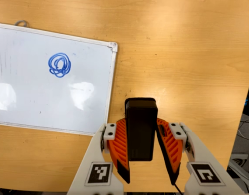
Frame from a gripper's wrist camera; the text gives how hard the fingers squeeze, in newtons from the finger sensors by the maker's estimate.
{"total": 3.7, "left": 3.0, "right": 4.4}